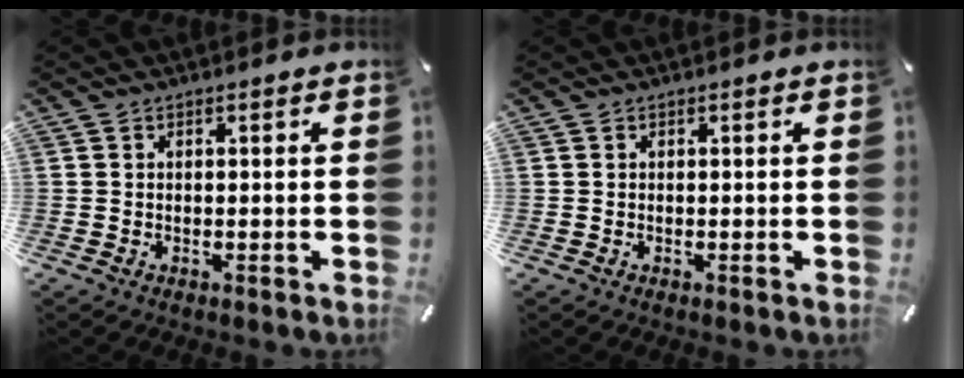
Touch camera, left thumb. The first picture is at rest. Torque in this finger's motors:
{"motor_torque": [0.00, 0.00, 0.00, 0.00, 0.00]}